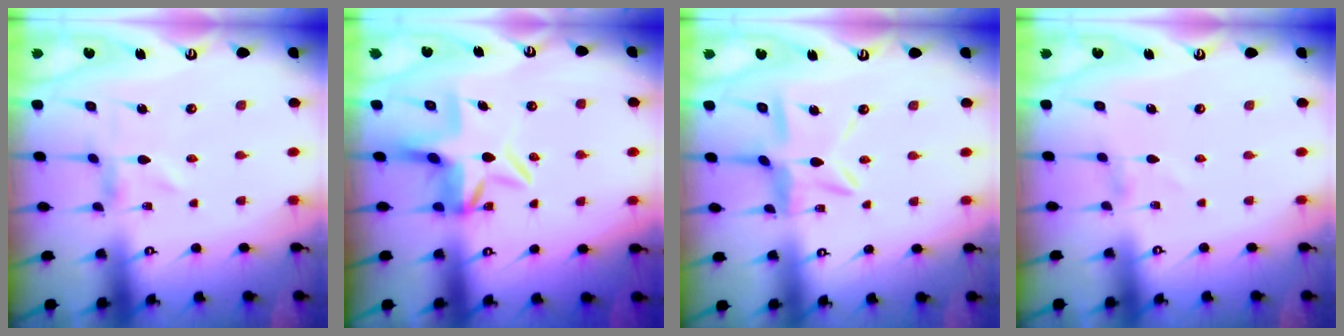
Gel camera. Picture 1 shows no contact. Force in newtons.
{"total": 6.7, "press": 6.6, "slide": 0.9}
{"total": 9.6, "press": 9.5, "slide": 0.9}
{"total": 1.2, "press": 1.2, "slide": 0.1}